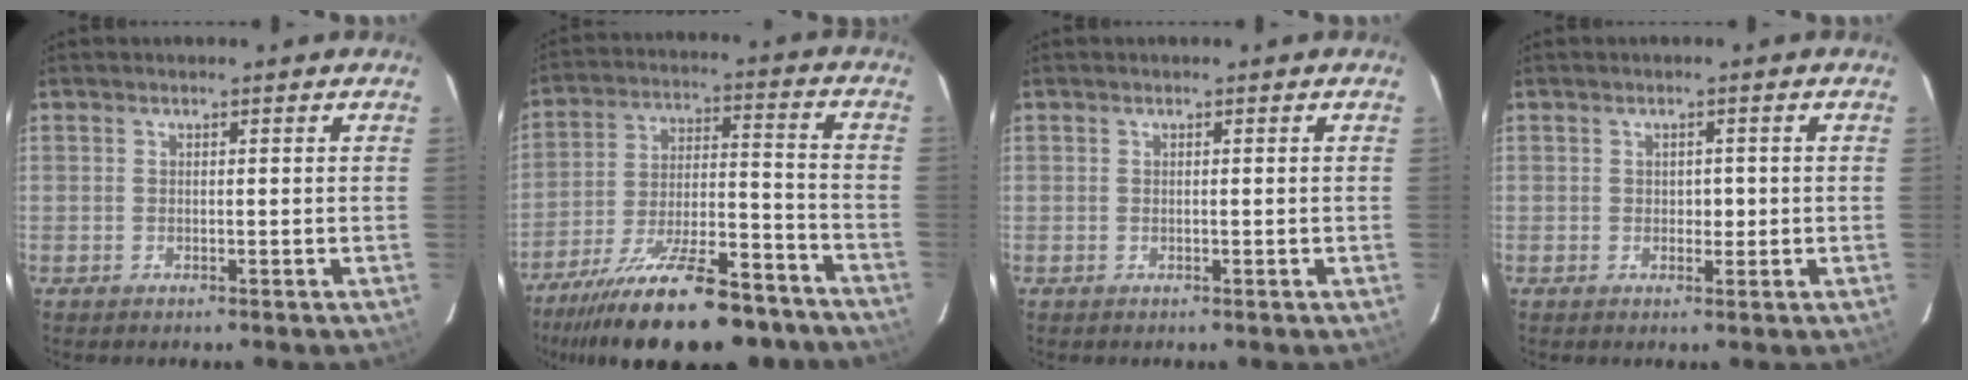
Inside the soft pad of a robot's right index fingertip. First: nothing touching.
{"total": 22.7, "force": [-17.4, 4.9, 13.7], "torque": [-0.203, -0.002, -0.286]}
{"total": 0.0}
{"total": 2.2, "force": [-0.2, 1.5, 1.6], "torque": [-0.031, 0.007, 0.003]}